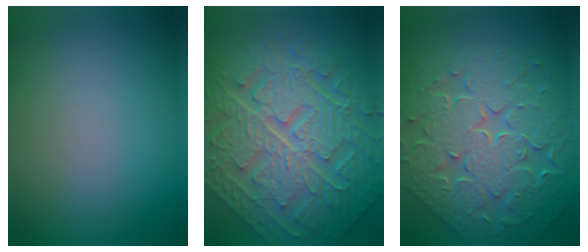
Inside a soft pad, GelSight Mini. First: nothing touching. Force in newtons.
{"total": 11.5, "press": 7.8, "slide": 8.5}
{"total": 8.5, "press": 6.9, "slide": 4.9}